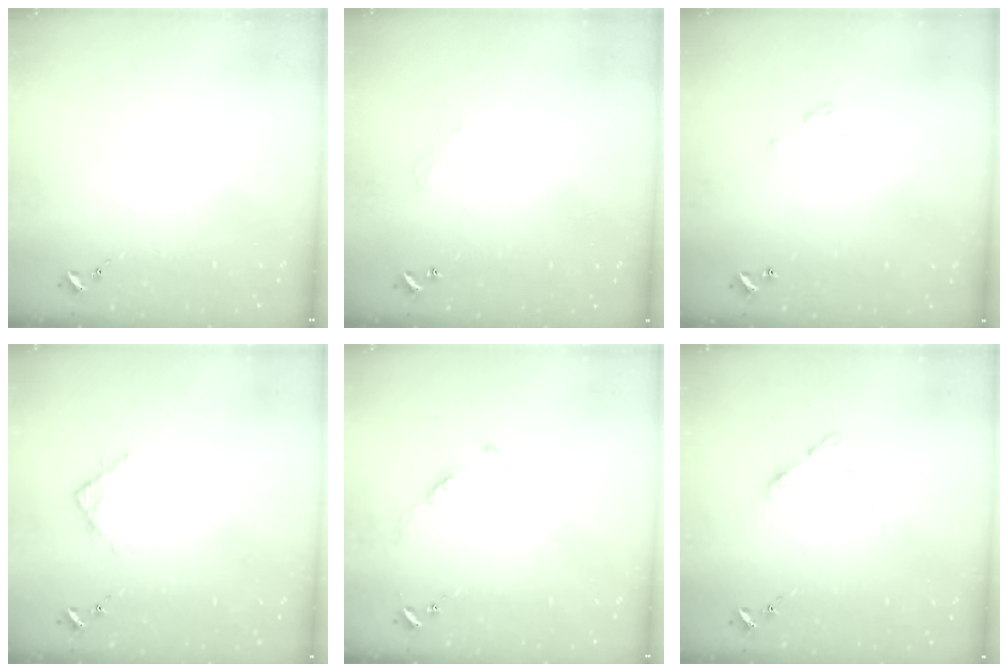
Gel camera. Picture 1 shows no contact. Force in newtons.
{"total": 2.7, "press": 2.7, "slide": 0.2}
{"total": 3.4, "press": 3.4, "slide": 0.1}
{"total": 2.8, "press": 2.8, "slide": 0.4}
{"total": 3.5, "press": 3.5, "slide": 0.3}
{"total": 6.9, "press": 6.8, "slide": 0.7}